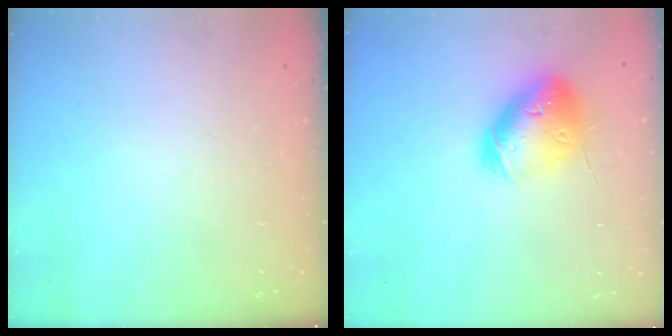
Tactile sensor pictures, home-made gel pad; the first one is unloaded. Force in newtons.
{"total": 17.7, "press": 17.4, "slide": 2.8}